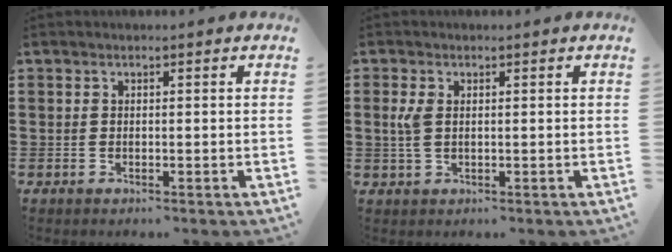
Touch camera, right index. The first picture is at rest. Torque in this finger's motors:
{"motor_torque": [0.53, 0.06, 0.09, 0.07]}